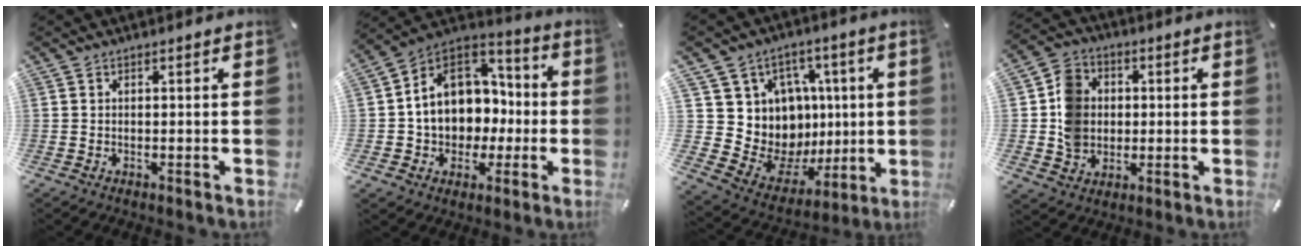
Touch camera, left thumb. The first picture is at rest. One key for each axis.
{"total": 12.7, "fx": -0.1, "fy": 11.5, "fz": 5.3, "tx": -0.111, "ty": -0.007, "tz": 0.006}
{"total": 11.8, "fx": 1.4, "fy": 11.6, "fz": 1.4, "tx": -0.013, "ty": -0.041, "tz": 0.058}
{"total": 9.9, "fx": 0.1, "fy": 9.0, "fz": 4.2, "tx": -0.066, "ty": 0.017, "tz": 0.007}